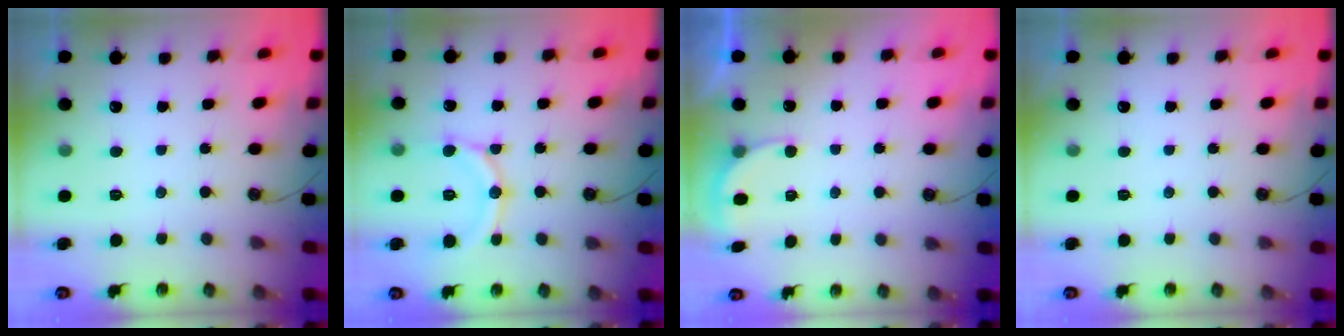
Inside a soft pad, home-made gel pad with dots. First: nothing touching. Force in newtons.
{"total": 13.2, "press": 13.1, "slide": 1.4}
{"total": 2.5, "press": 2.3, "slide": 1.1}
{"total": 0.0}